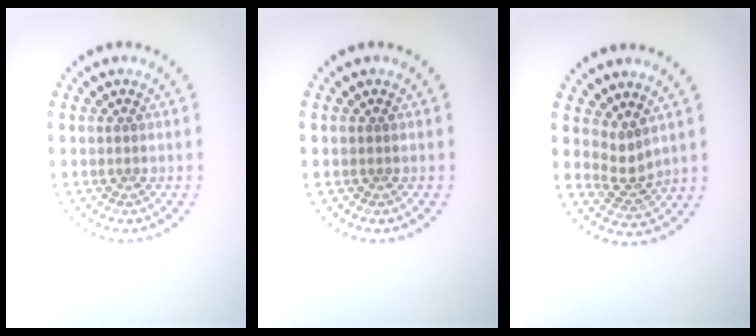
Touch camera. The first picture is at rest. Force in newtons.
{"total": 0.0}
{"total": 2.1, "press": 1.4, "slide": 1.5}